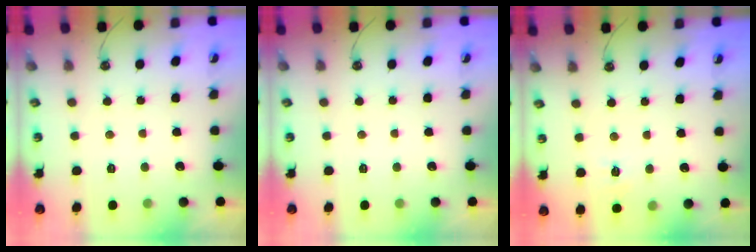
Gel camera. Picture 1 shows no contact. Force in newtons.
{"total": 0.0}
{"total": 5.0, "press": 4.9, "slide": 0.5}